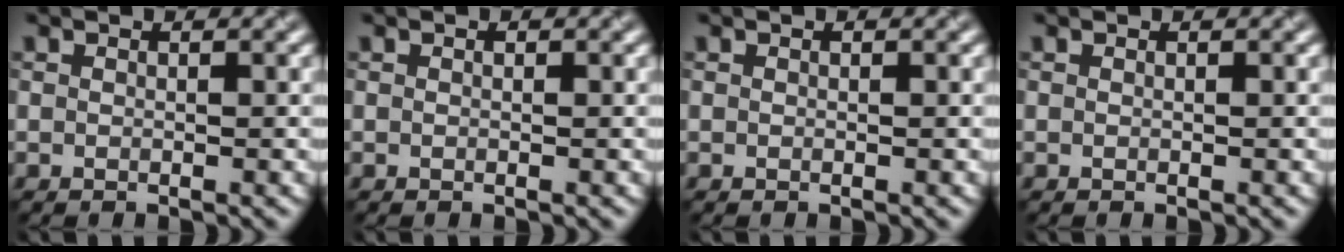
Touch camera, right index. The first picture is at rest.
{"total": 0.0}
{"total": 0.0}
{"total": 0.0}